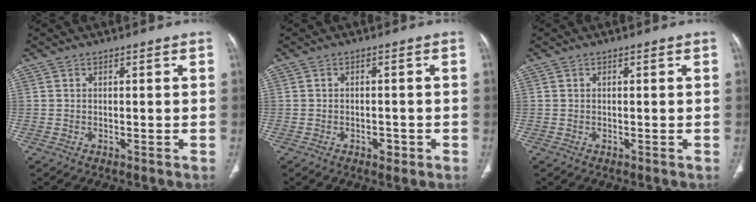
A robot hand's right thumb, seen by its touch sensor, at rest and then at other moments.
{"total": 1.9, "force": [-0.9, 1.3, 1.1], "torque": [-0.010, 0.003, -0.010]}
{"total": 0.0}